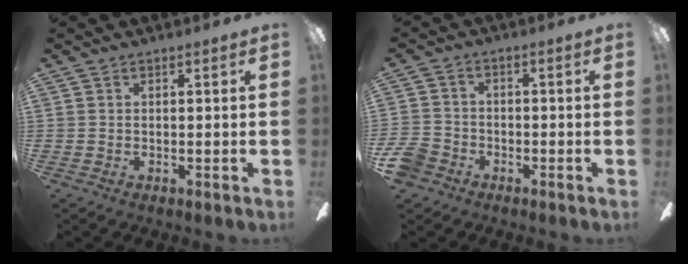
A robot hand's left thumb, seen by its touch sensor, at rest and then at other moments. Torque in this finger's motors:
{"motor_torque": [-0.37, 0.39, 0.09, -0.07, 0.00]}